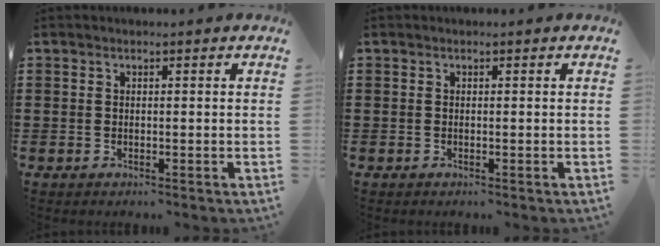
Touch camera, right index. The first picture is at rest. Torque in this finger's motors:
{"motor_torque": [0.08, 0.28, 0.00, 0.00]}